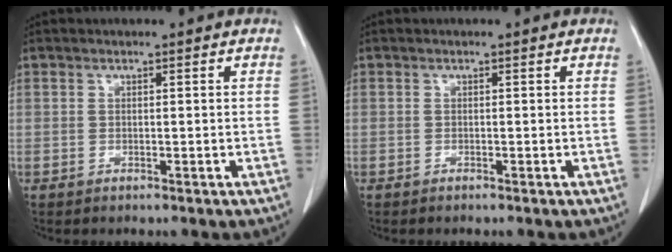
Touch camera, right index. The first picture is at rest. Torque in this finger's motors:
{"motor_torque": [0.04, -0.02, -0.01, -0.01]}